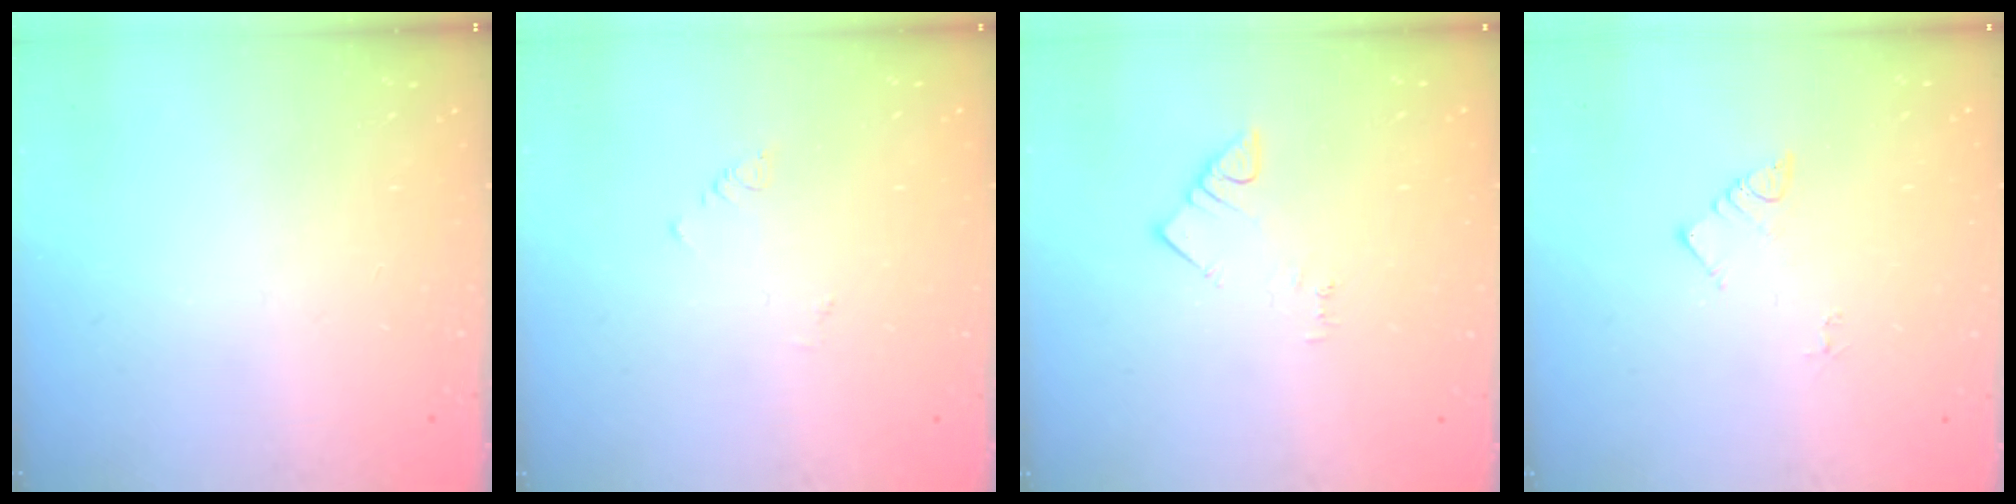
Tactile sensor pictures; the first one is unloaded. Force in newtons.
{"total": 1.8, "press": 1.7, "slide": 0.4}
{"total": 2.5, "press": 2.4, "slide": 0.4}
{"total": 4.5, "press": 4.5, "slide": 0.4}